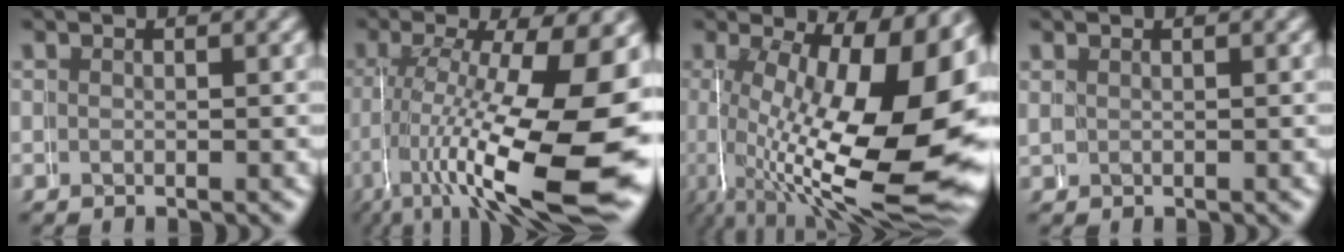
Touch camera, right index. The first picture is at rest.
{"total": 12.9, "force": [-2.4, 4.6, 11.8], "torque": [-0.179, -0.036, -0.011]}
{"total": 15.2, "force": [-1.0, 6.5, 13.7], "torque": [-0.227, -0.043, 0.020]}
{"total": 0.7, "force": [0.7, -0.1, 0.0], "torque": [-0.005, -0.001, 0.014]}